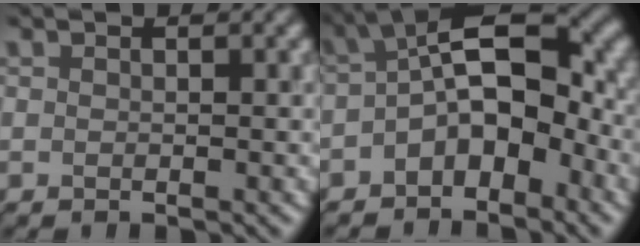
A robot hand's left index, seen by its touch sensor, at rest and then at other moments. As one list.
[{"total": 8.4, "force": [-1.6, 4.5, 7.0], "torque": [-0.103, 0.021, -0.041]}]